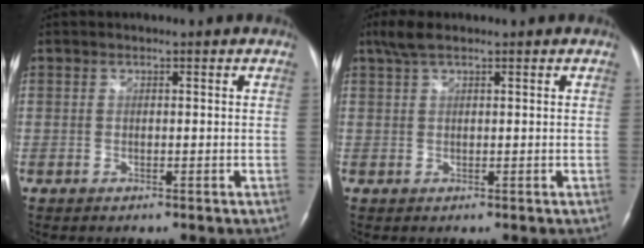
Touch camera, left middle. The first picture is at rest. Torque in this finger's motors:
{"motor_torque": [0.36, -0.04, -0.04, 0.02]}